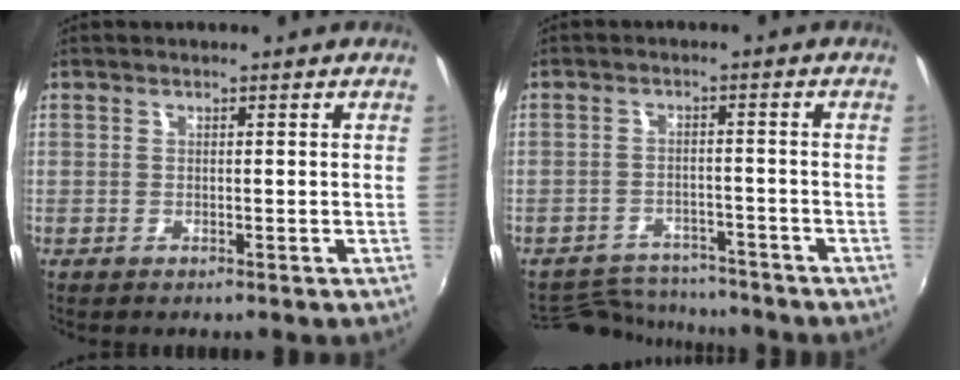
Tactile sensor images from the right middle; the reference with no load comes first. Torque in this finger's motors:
{"motor_torque": [-0.59, -0.39, -0.18, -0.05]}